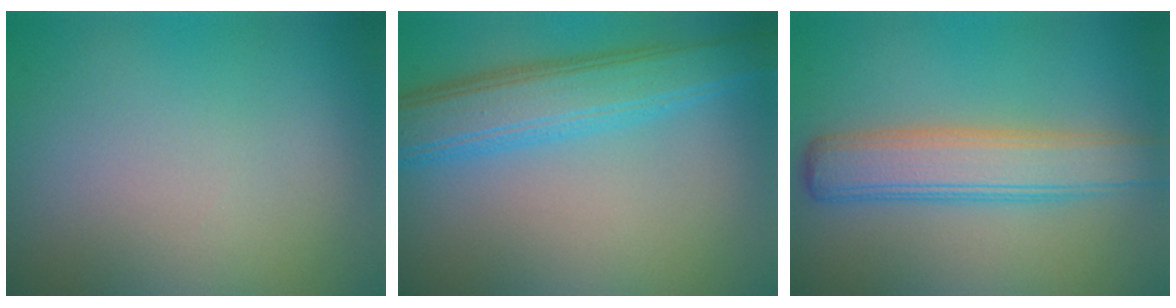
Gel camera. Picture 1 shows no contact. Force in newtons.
{"total": 6.1, "press": 6.1, "slide": 0.2}
{"total": 5.4, "press": 5.4, "slide": 0.1}